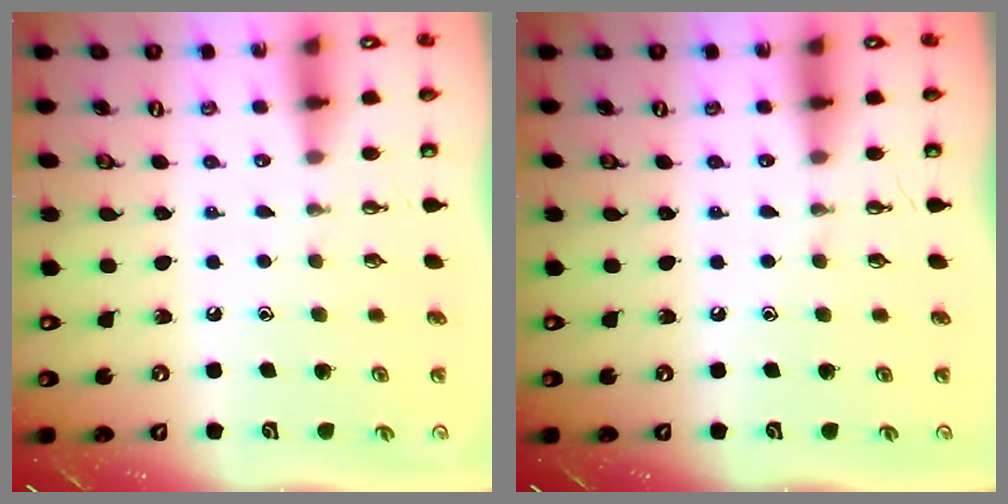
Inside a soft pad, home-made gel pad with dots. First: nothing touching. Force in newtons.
{"total": 0.0}